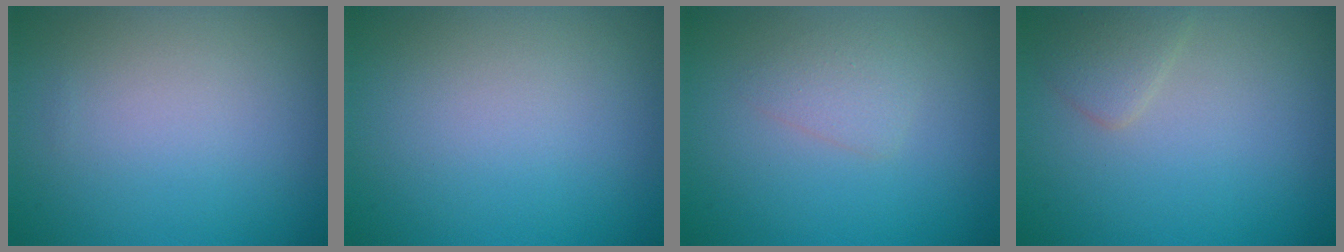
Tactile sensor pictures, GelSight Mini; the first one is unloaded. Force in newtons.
{"total": 0.0}
{"total": 1.5, "press": 1.5, "slide": 0.1}
{"total": 1.6, "press": 1.6, "slide": 0.1}